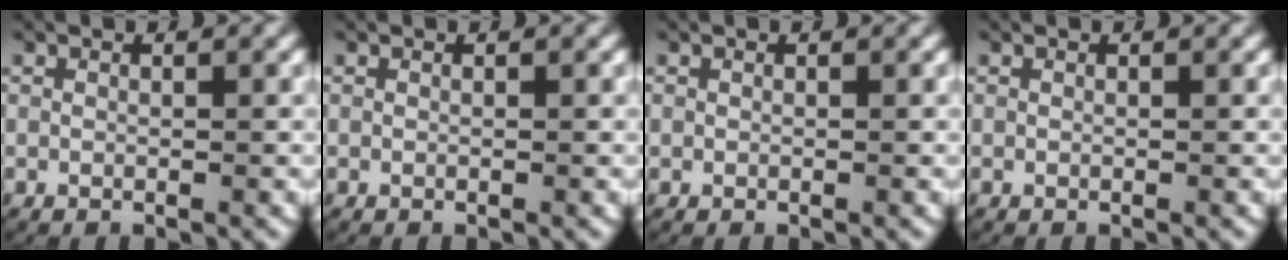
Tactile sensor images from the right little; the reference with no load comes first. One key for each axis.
{"total": 0.0}
{"total": 0.0}
{"total": 0.0}